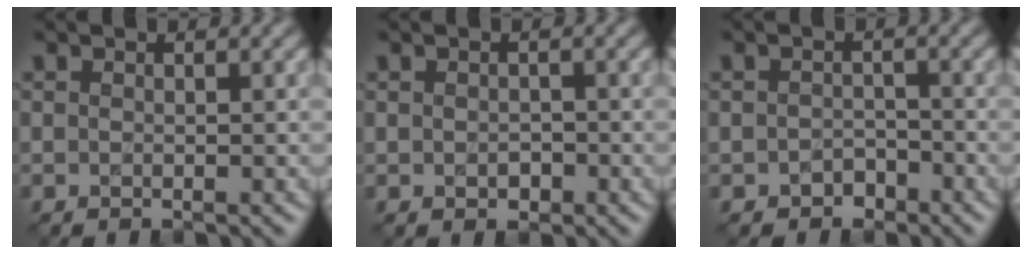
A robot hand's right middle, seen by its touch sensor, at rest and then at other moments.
{"total": 0.9, "force": [0.2, 0.7, 0.5], "torque": [-0.010, -0.001, 0.002]}
{"total": 1.4, "force": [-0.7, 1.1, 0.4], "torque": [-0.006, 0.005, -0.016]}